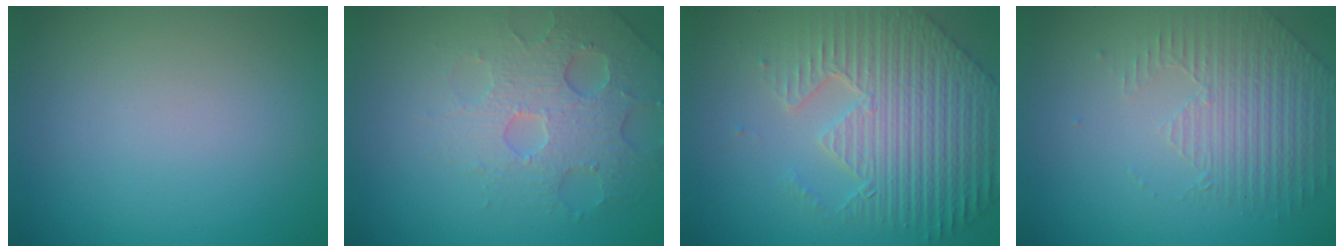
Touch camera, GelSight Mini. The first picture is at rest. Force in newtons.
{"total": 4.5, "press": 3.8, "slide": 2.3}
{"total": 8.1, "press": 6.0, "slide": 5.5}
{"total": 2.1, "press": 1.8, "slide": 1.0}